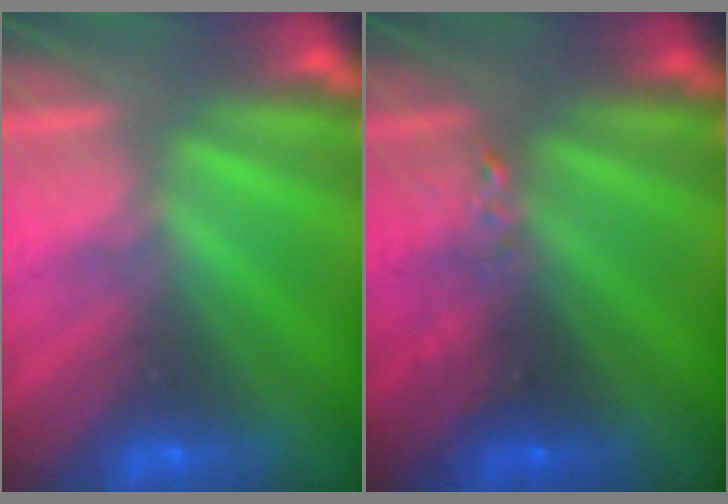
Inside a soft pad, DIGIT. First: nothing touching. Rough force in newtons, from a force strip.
{"total": 2.5}